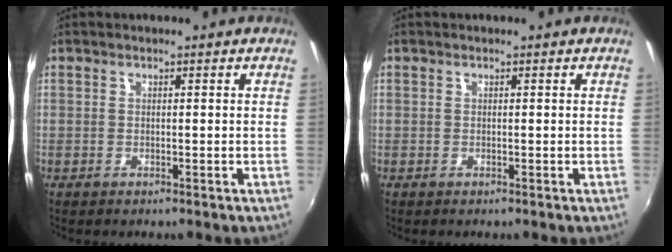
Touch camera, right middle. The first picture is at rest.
{"total": 0.0}